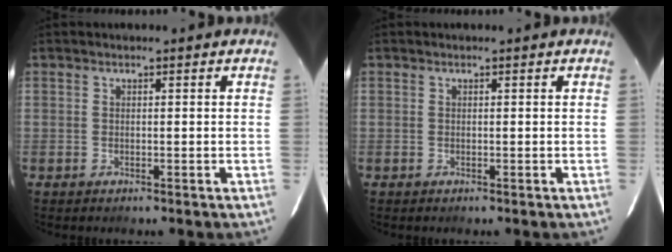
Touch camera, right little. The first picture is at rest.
{"total": 0.0}